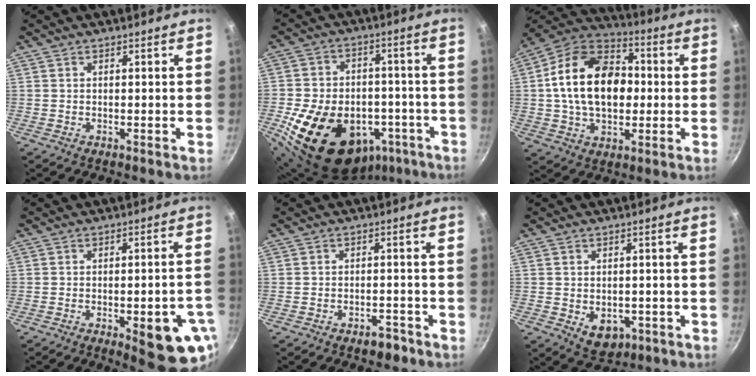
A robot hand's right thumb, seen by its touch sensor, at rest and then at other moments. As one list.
[{"total": 23.8, "force": [-9.4, 16.6, 14.1], "torque": [-0.214, 0.050, -0.123]}, {"total": 20.6, "force": [1.0, 14.1, 15.0], "torque": [-0.222, 0.029, 0.004]}, {"total": 13.3, "force": [-4.8, 4.5, 11.6], "torque": [-0.115, 0.014, -0.055]}, {"total": 3.6, "force": [-2.4, 1.9, 1.9], "torque": [-0.016, 0.025, -0.024]}, {"total": 6.1, "force": [-1.7, 4.5, 3.9], "torque": [-0.035, 0.002, -0.011]}]